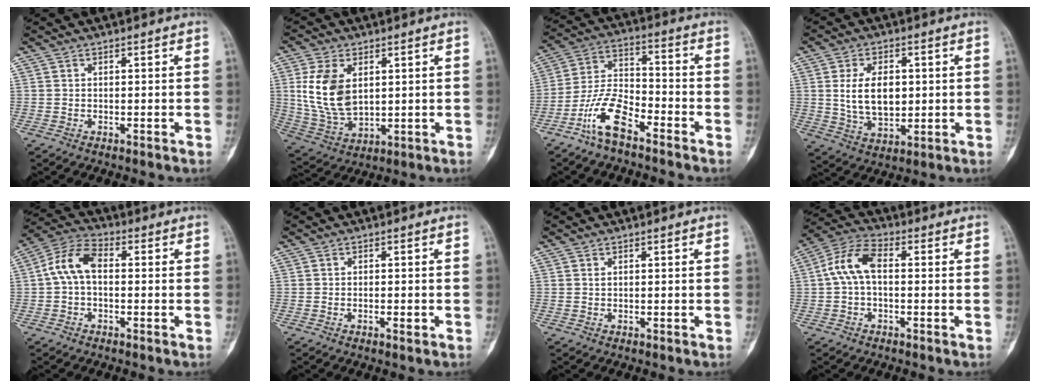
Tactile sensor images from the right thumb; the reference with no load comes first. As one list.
[{"total": 12.4, "force": [2.6, 7.7, 9.5], "torque": [-0.177, -0.012, 0.062]}, {"total": 10.6, "force": [-6.7, 4.3, 7.0], "torque": [-0.145, 0.052, -0.136]}, {"total": 10.2, "force": [1.2, 6.4, 7.9], "torque": [-0.124, -0.009, 0.031]}, {"total": 8.1, "force": [0.1, 4.9, 6.4], "torque": [-0.122, 0.027, -0.010]}, {"total": 1.4, "force": [-0.6, 0.5, 1.2], "torque": [-0.024, 0.004, -0.009]}, {"total": 0.0}, {"total": 8.0, "force": [0.2, 4.5, 6.7], "torque": [-0.136, 0.028, -0.006]}]